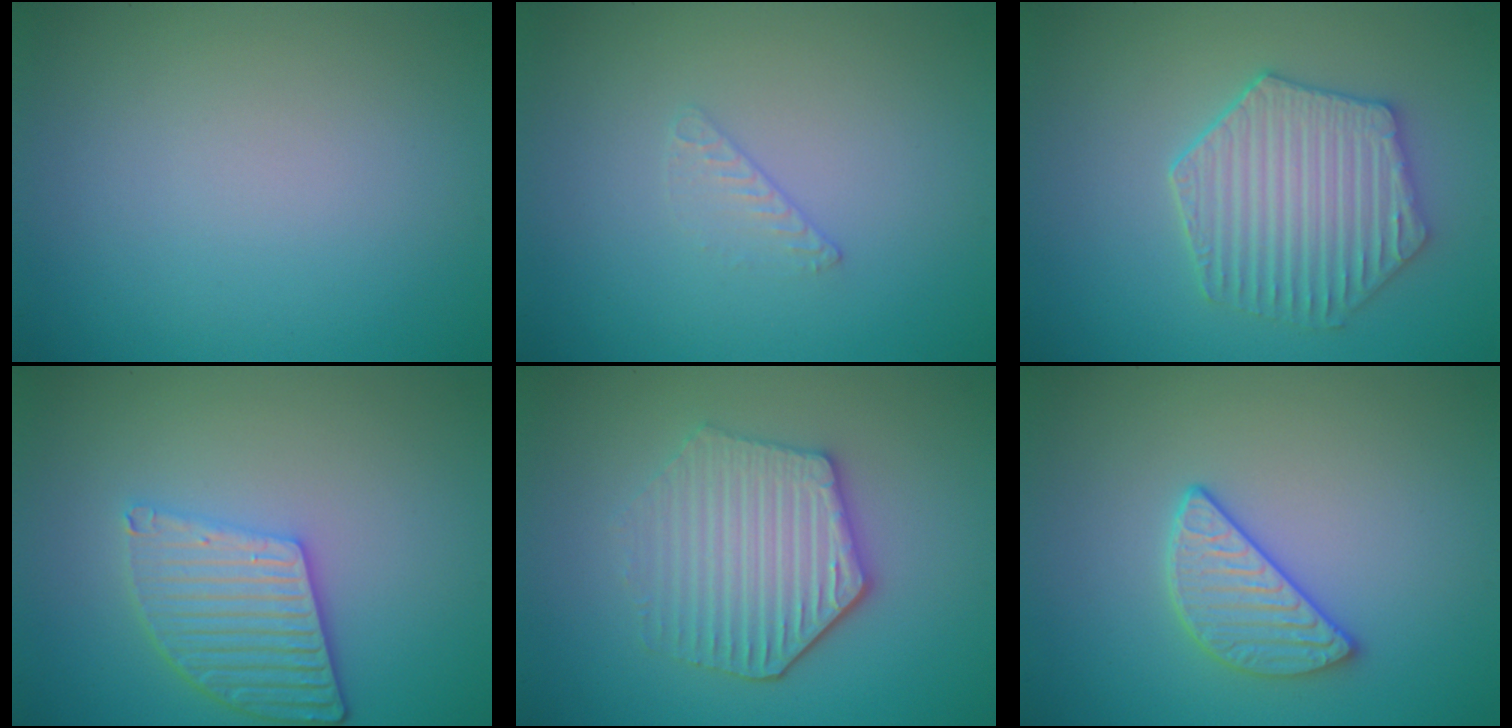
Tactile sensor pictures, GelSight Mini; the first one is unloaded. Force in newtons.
{"total": 0.6, "press": 0.3, "slide": 0.5}
{"total": 5.2, "press": 4.4, "slide": 2.7}
{"total": 4.5, "press": 3.8, "slide": 2.5}
{"total": 4.8, "press": 4.0, "slide": 2.5}
{"total": 2.9, "press": 2.6, "slide": 1.1}